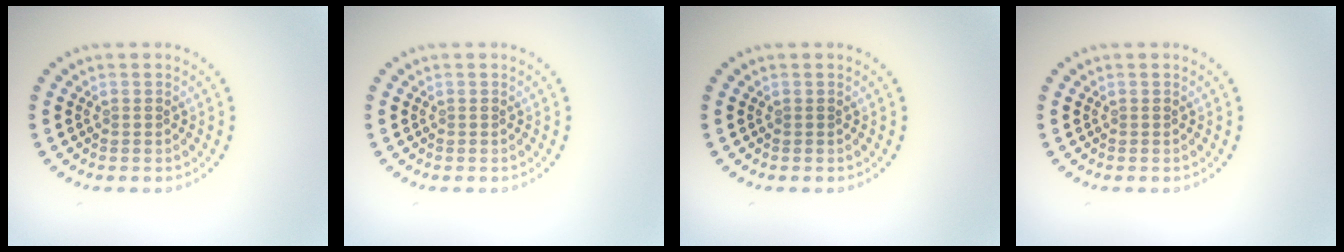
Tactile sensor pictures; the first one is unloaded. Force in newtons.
{"total": 0.0}
{"total": 0.0}
{"total": 0.0}